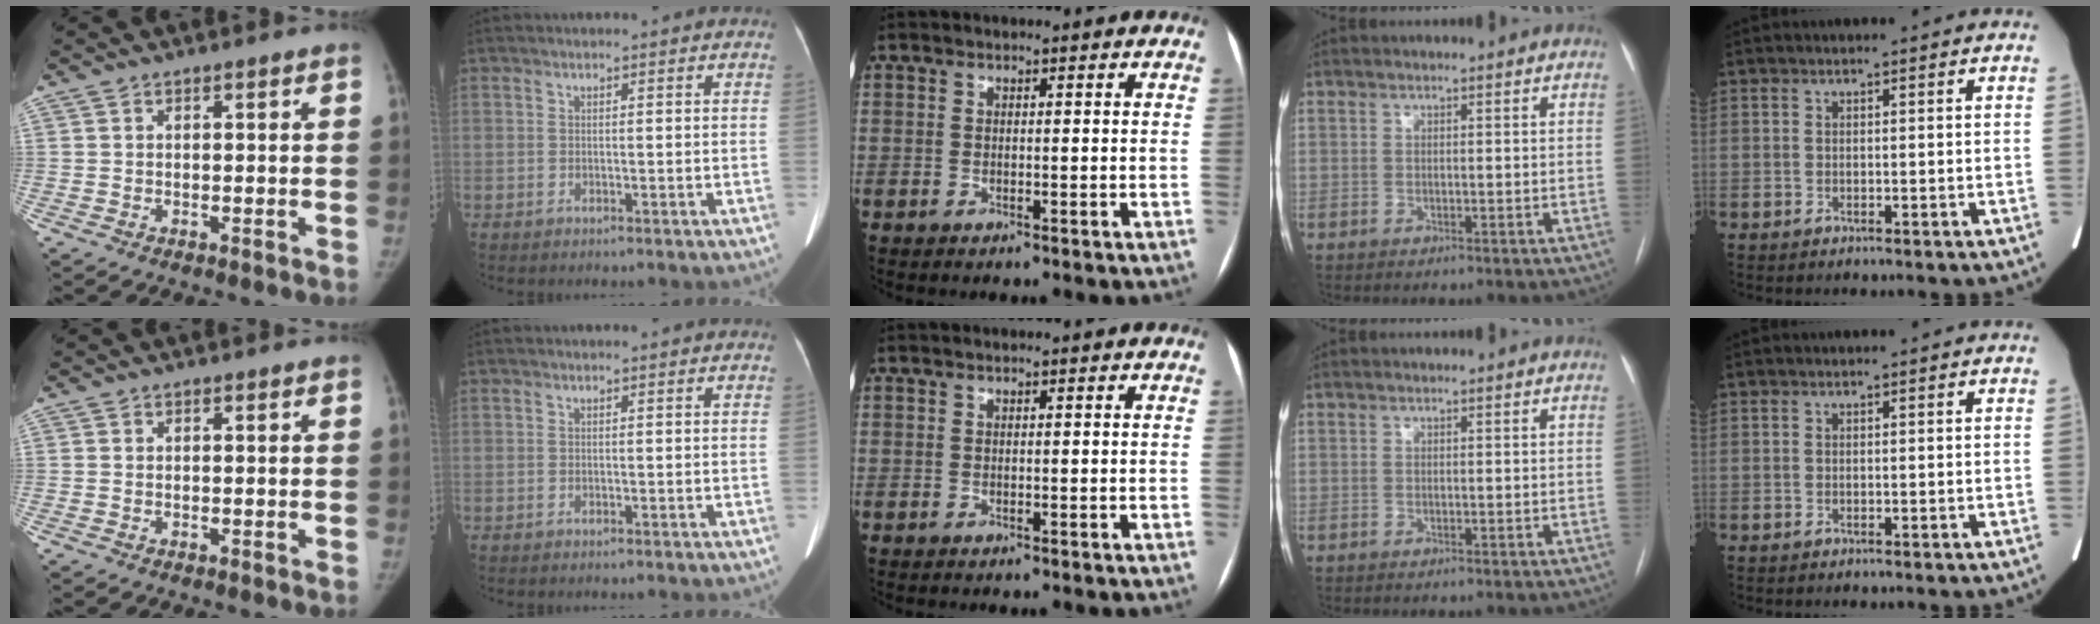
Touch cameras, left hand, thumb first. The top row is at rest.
{}